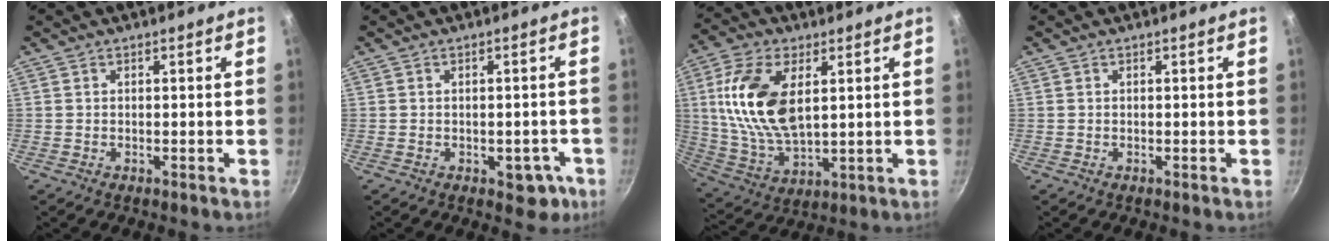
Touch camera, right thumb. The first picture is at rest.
{"total": 4.9, "force": [-1.8, 3.2, 3.2], "torque": [-0.013, 0.015, -0.012]}
{"total": 16.6, "force": [3.8, 8.9, 13.5], "torque": [-0.257, -0.010, 0.082]}
{"total": 0.0}